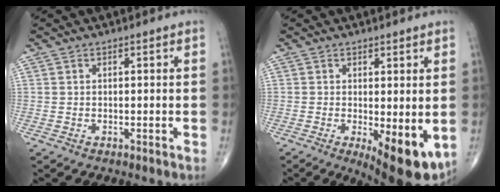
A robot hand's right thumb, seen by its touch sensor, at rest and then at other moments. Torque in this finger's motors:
{"motor_torque": [1.26, 1.51, 0.86, -0.47, 0.28]}